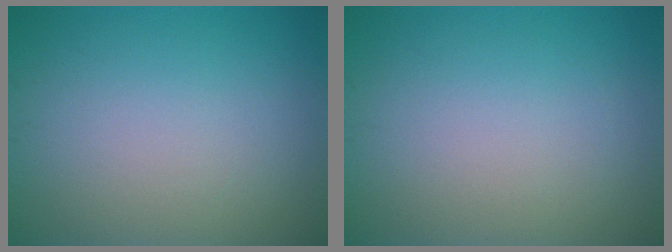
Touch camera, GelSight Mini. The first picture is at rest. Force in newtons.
{"total": 0.0}